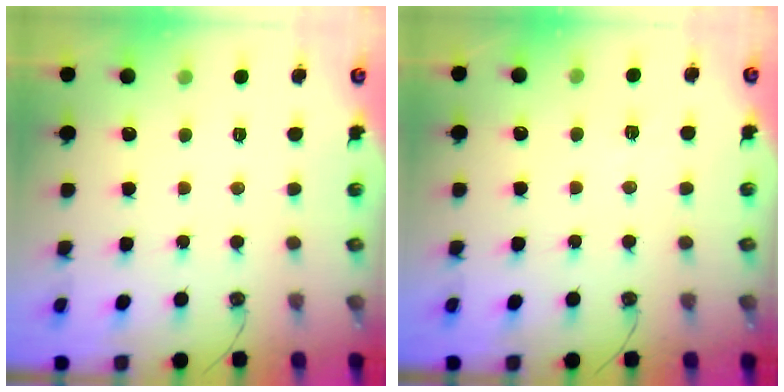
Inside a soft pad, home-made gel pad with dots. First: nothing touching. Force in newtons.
{"total": 3.7, "press": 3.5, "slide": 1.2}